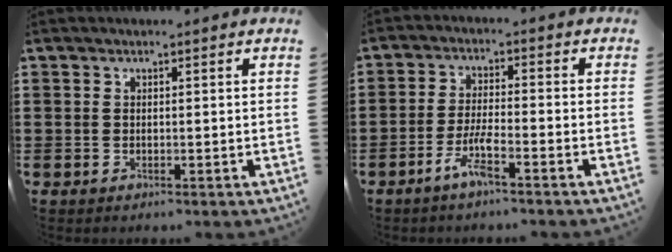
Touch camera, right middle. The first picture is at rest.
{"total": 4.8, "force": [-3.0, 0.6, 3.6], "torque": [-0.082, -0.004, -0.059]}